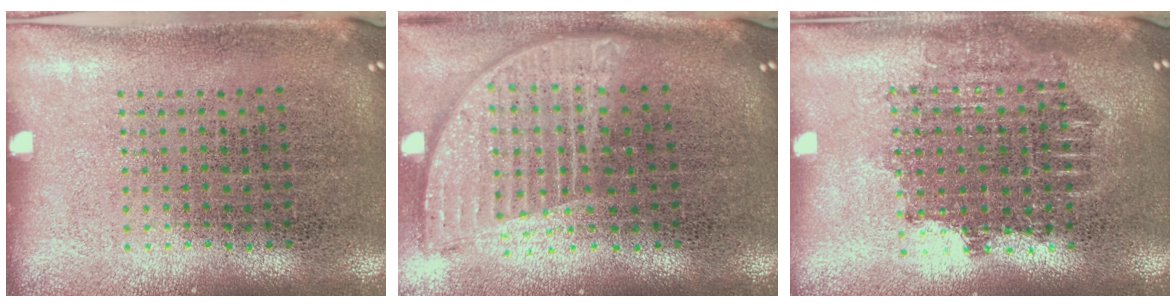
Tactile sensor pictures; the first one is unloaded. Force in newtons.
{"total": 1.9, "press": 1.5, "slide": 1.2}
{"total": 1.7, "press": 1.4, "slide": 1.0}